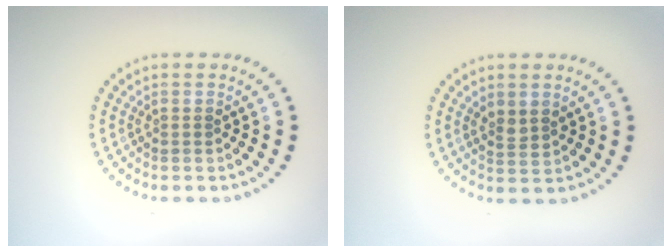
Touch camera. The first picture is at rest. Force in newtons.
{"total": 1.4, "press": 1.2, "slide": 0.7}